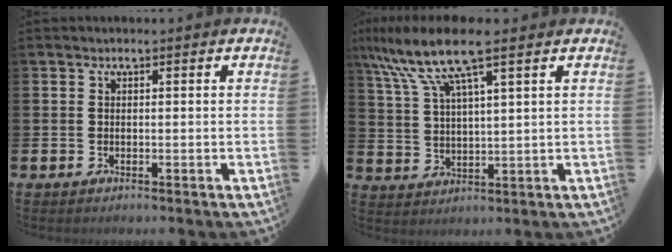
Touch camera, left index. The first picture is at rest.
{"total": 9.7, "force": [7.3, 1.6, 6.3], "torque": [-0.148, -0.015, 0.130]}